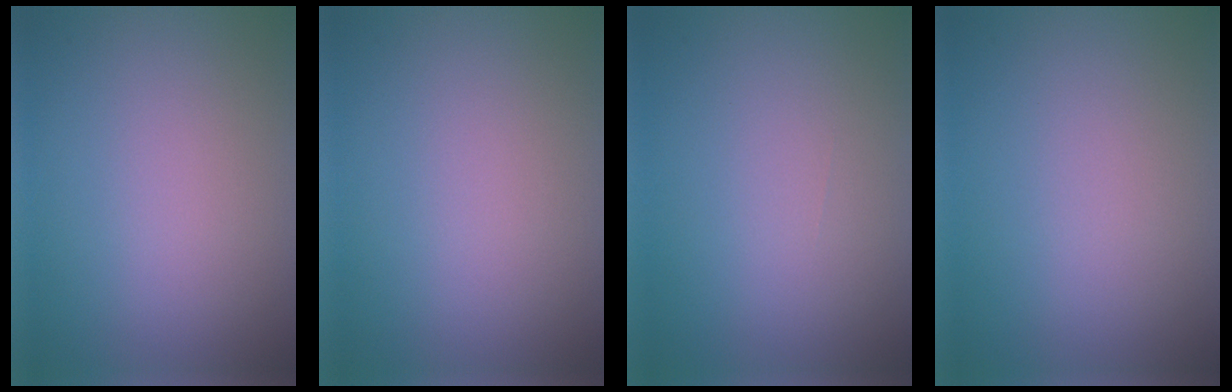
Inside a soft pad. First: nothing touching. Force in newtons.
{"total": 0.0}
{"total": 0.0}
{"total": 0.0}